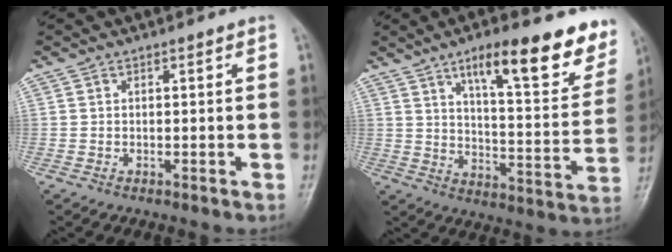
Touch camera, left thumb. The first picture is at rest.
{"total": 19.9, "force": [12.5, 5.9, 14.4], "torque": [-0.152, -0.056, 0.183]}